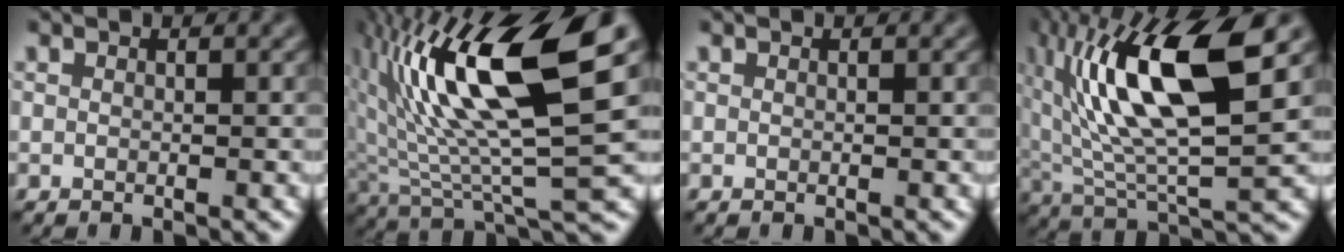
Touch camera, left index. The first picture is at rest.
{"total": 14.0, "force": [4.0, 3.7, 13.0], "torque": [-0.248, 0.009, 0.076]}
{"total": 0.0}
{"total": 13.1, "force": [4.5, 4.1, 11.6], "torque": [-0.217, 0.008, 0.080]}